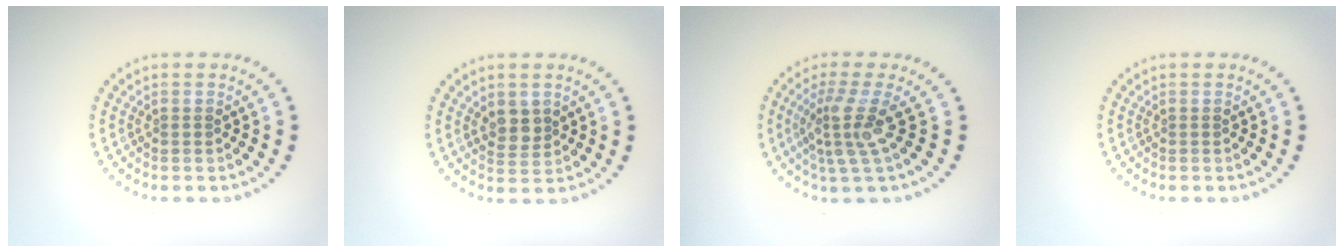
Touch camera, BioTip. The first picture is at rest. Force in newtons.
{"total": 2.1, "press": 1.9, "slide": 0.9}
{"total": 3.7, "press": 2.6, "slide": 2.6}
{"total": 0.0}